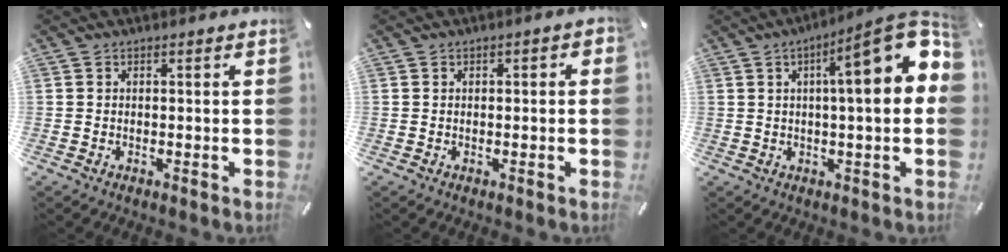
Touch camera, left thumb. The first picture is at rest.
{"total": 1.5, "force": [-0.3, 0.7, 1.3], "torque": [-0.022, 0.003, -0.006]}
{"total": 18.0, "force": [5.7, 3.4, 16.7], "torque": [-0.228, -0.044, 0.071]}